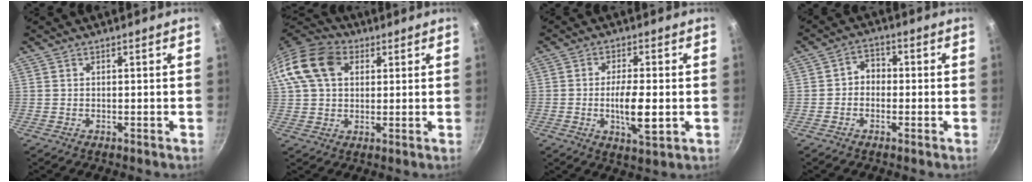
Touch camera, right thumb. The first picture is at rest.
{"total": 15.1, "force": [4.6, 10.9, 9.4], "torque": [-0.173, 0.022, 0.070]}
{"total": 8.0, "force": [-1.3, 2.6, 7.5], "torque": [-0.133, -0.001, -0.021]}
{"total": 3.9, "force": [-0.7, 3.2, 2.1], "torque": [-0.010, 0.018, -0.022]}